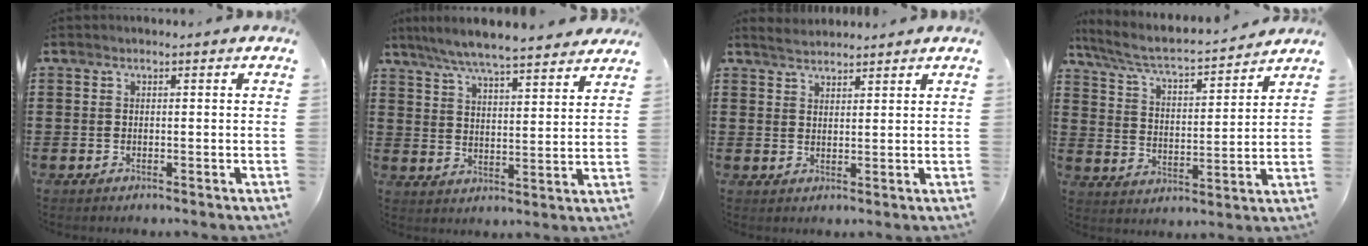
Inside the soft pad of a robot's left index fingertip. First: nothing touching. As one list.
[{"total": 6.5, "force": [6.0, 0.2, 2.3], "torque": [-0.068, -0.029, 0.106]}, {"total": 2.4, "force": [2.4, 0.4, 0.4], "torque": [-0.013, 0.001, 0.046]}, {"total": 5.0, "force": [4.4, 0.5, 2.3], "torque": [-0.067, -0.033, 0.067]}]